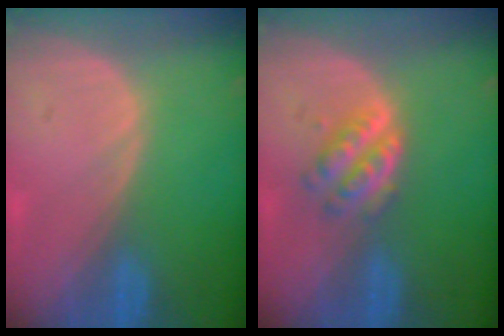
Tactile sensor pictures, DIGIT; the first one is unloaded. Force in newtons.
{"total": 4.8, "press": 4.4, "slide": 2.1}